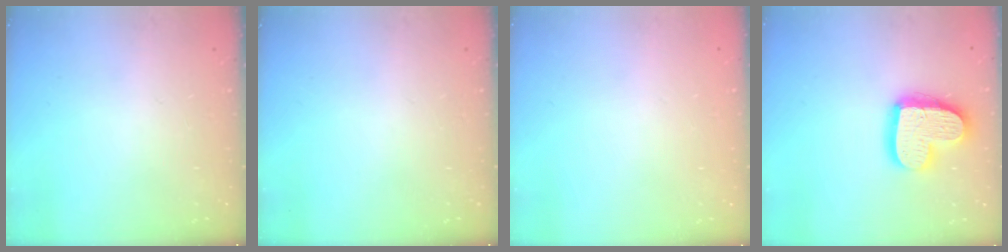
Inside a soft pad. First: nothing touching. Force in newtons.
{"total": 0.0}
{"total": 0.0}
{"total": 16.4, "press": 16.4, "slide": 1.0}